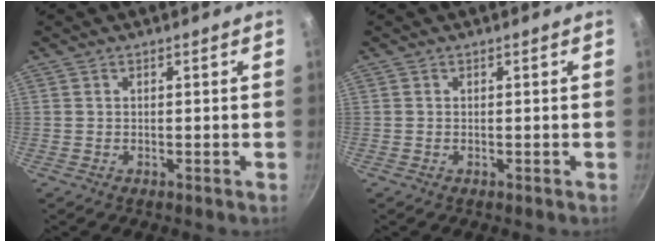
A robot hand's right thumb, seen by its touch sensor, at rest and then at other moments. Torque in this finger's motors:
{"motor_torque": [1.76, 1.69, 0.00, -0.45, -0.07]}